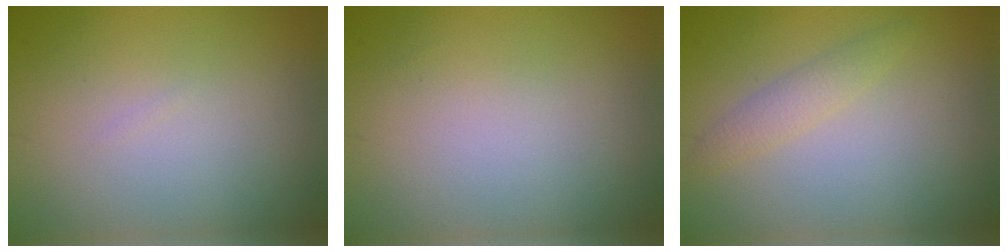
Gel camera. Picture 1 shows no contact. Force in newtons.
{"total": 0.0}
{"total": 1.7, "press": 1.7, "slide": 0.1}